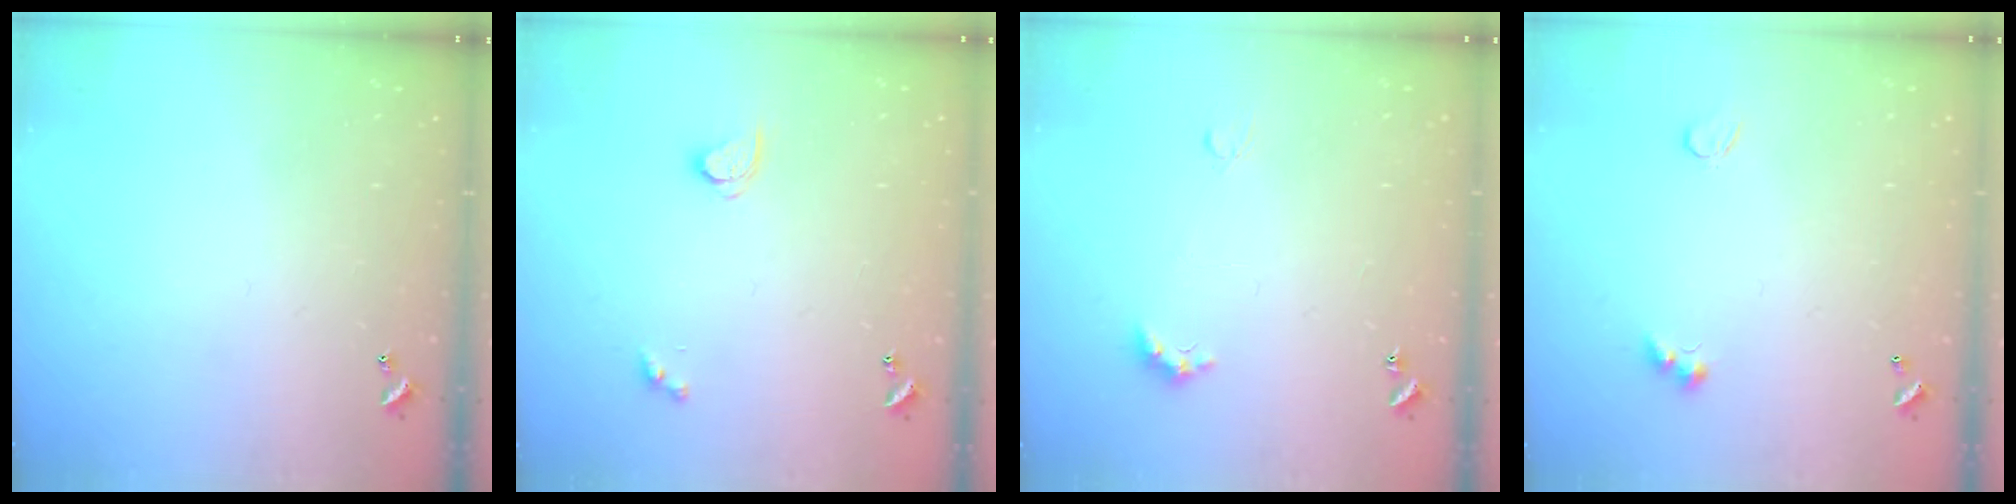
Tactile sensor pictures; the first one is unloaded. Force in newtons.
{"total": 2.9, "press": 2.9, "slide": 0.3}
{"total": 2.1, "press": 2.0, "slide": 0.5}
{"total": 3.9, "press": 3.8, "slide": 0.6}